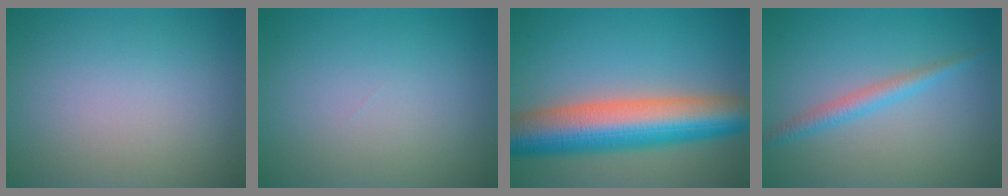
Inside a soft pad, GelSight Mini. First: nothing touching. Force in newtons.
{"total": 0.0}
{"total": 10.9, "press": 10.9, "slide": 0.1}
{"total": 2.0, "press": 2.0, "slide": 0.0}